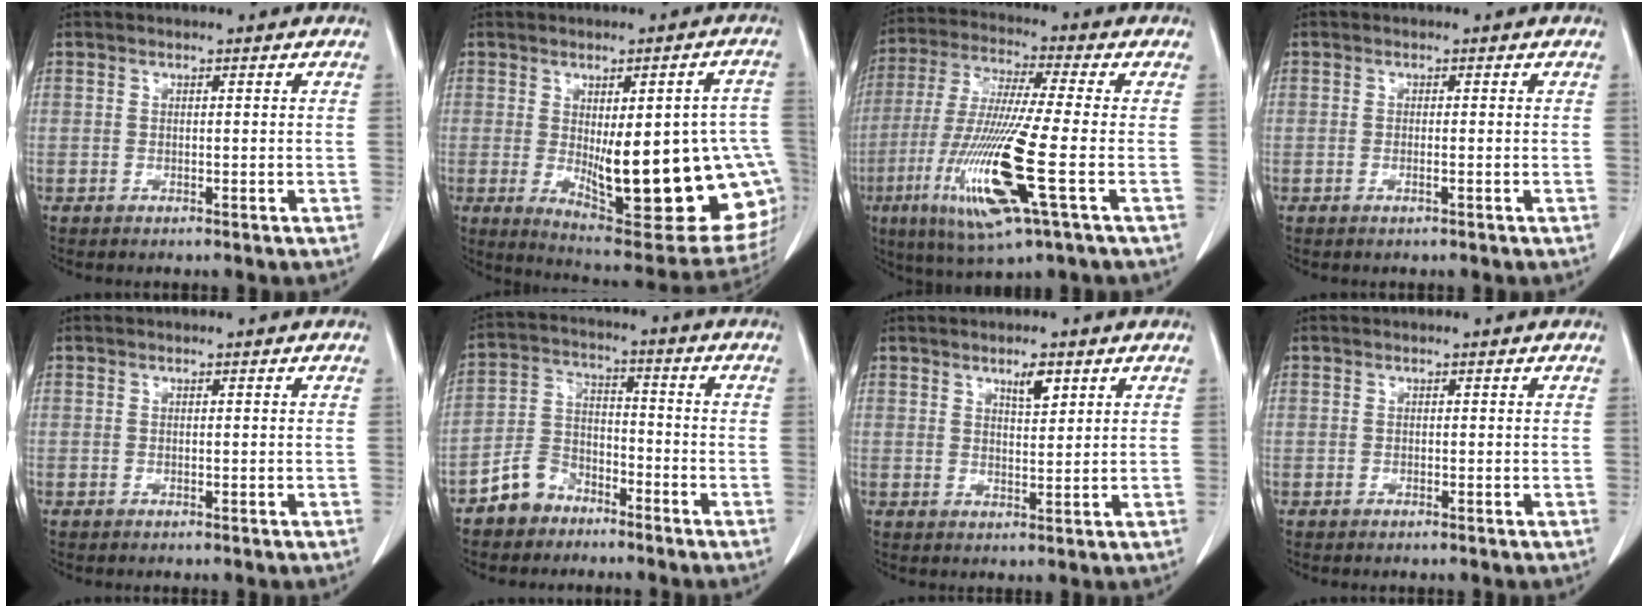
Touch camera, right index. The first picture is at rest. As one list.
[{"total": 23.6, "force": [-3.3, 7.1, 22.2], "torque": [-0.211, 0.002, -0.016]}, {"total": 16.4, "force": [-5.0, 0.3, 15.6], "torque": [-0.325, -0.030, -0.097]}, {"total": 0.8, "force": [-0.3, -0.1, 0.8], "torque": [-0.016, -0.002, -0.004]}, {"total": 0.0}, {"total": 7.0, "force": [-4.9, 4.6, 1.8], "torque": [-0.042, 0.013, -0.094]}, {"total": 3.4, "force": [2.1, 1.0, 2.5], "torque": [-0.043, -0.004, 0.036]}, {"total": 0.0}]